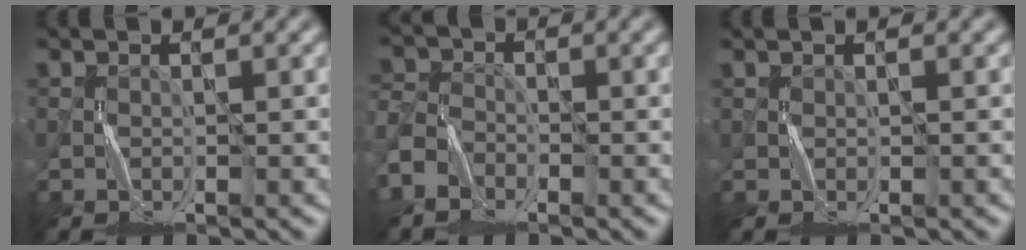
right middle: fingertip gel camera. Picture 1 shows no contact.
{"total": 4.7, "force": [-3.2, 3.0, 1.9], "torque": [-0.050, -0.009, -0.066]}
{"total": 0.0}